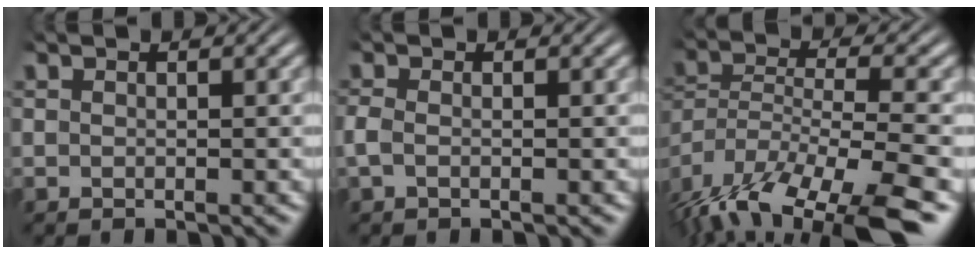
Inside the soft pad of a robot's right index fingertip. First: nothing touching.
{"total": 1.1, "force": [-0.4, 0.6, 0.9], "torque": [-0.030, -0.007, -0.004]}
{"total": 9.9, "force": [-4.8, 5.3, 6.8], "torque": [-0.138, -0.050, -0.055]}